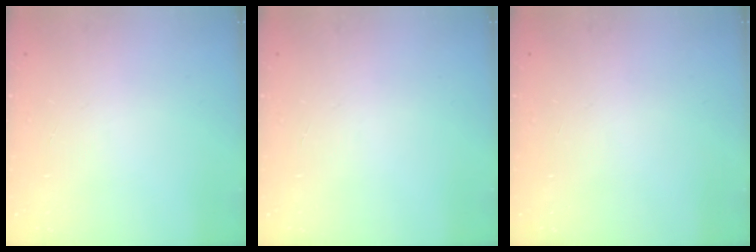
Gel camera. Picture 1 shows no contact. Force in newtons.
{"total": 0.0}
{"total": 0.0}